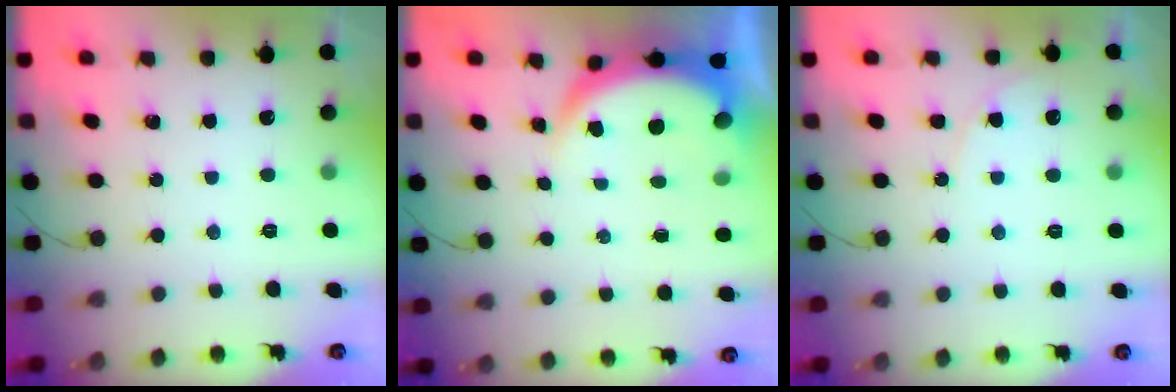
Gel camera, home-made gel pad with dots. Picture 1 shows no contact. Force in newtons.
{"total": 6.3, "press": 6.2, "slide": 1.0}
{"total": 4.5, "press": 4.5, "slide": 0.7}